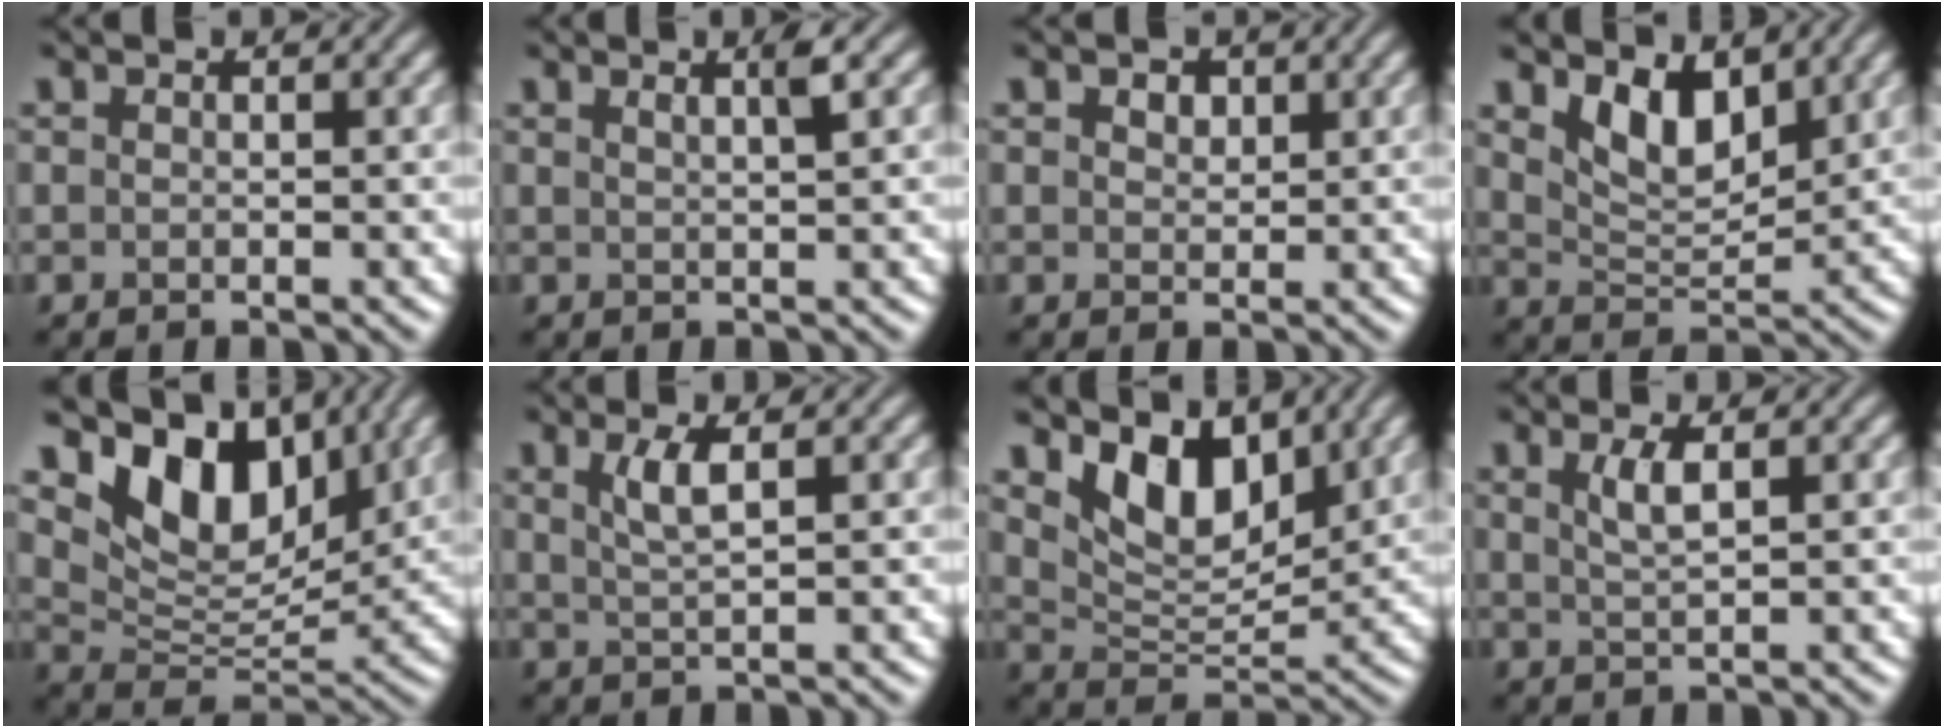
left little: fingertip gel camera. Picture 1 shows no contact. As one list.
[{"total": 1.8, "force": [0.9, 0.3, 1.5], "torque": [-0.019, 0.005, 0.012]}, {"total": 2.0, "force": [1.1, 1.2, 1.0], "torque": [-0.016, 0.004, 0.009]}, {"total": 4.4, "force": [2.6, 2.1, 2.9], "torque": [-0.063, -0.011, 0.045]}, {"total": 9.6, "force": [5.5, 5.4, 5.6], "torque": [-0.095, -0.005, 0.096]}, {"total": 2.6, "force": [1.0, 0.6, 2.3], "torque": [-0.046, 0.000, 0.019]}, {"total": 6.3, "force": [3.8, 3.3, 3.9], "torque": [-0.075, -0.014, 0.063]}, {"total": 2.1, "force": [0.9, 0.5, 1.8], "torque": [-0.038, -0.001, 0.017]}]